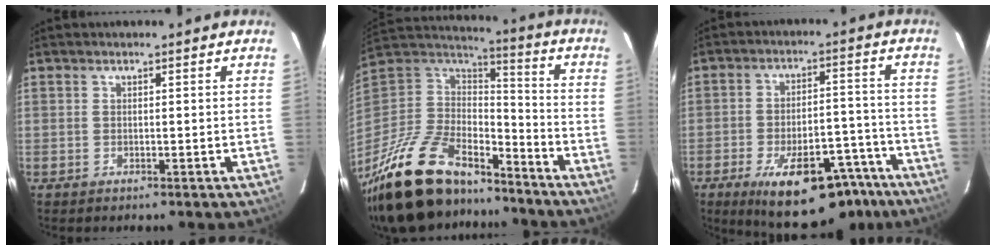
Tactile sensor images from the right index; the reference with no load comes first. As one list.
[{"total": 29.8, "force": [-21.6, 12.7, 16.1], "torque": [-0.338, -0.010, -0.355]}, {"total": 20.4, "force": [-13.9, 8.2, 12.6], "torque": [-0.198, 0.001, -0.182]}]